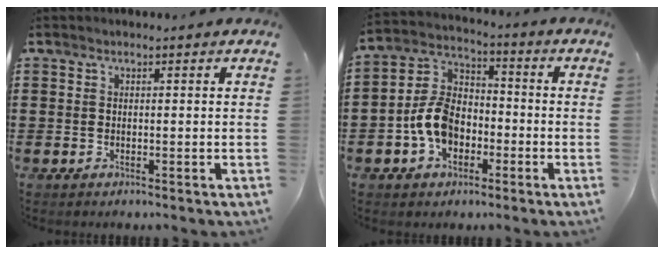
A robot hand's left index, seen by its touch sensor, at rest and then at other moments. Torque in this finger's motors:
{"motor_torque": [1.35, 0.79, 0.38, 0.14]}